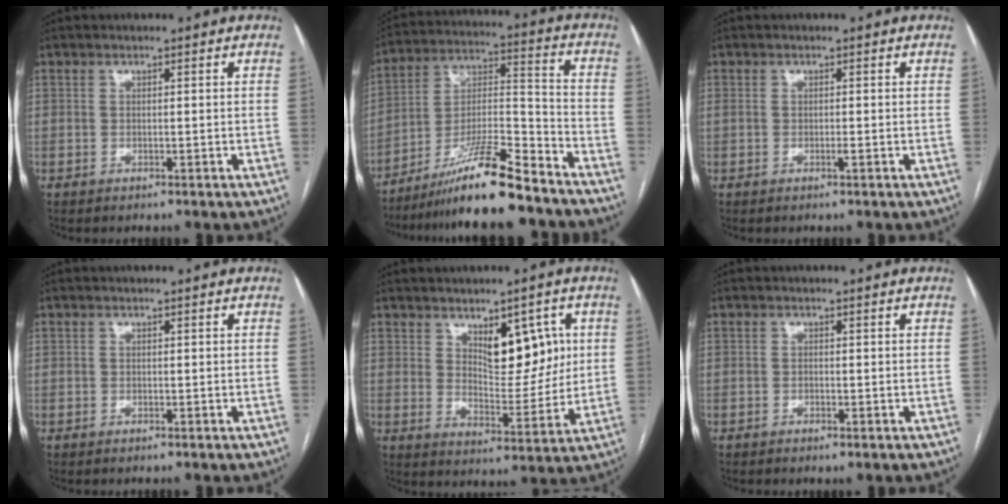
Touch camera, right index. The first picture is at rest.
{"total": 15.5, "force": [-12.5, 0.6, 9.1], "torque": [-0.162, 0.000, -0.217]}
{"total": 0.8, "force": [-0.4, -0.1, 0.7], "torque": [-0.012, 0.002, -0.005]}
{"total": 0.0}
{"total": 8.8, "force": [3.3, 4.1, 7.0], "torque": [-0.100, -0.001, 0.059]}
{"total": 0.7, "force": [-0.5, 0.1, 0.4], "torque": [-0.006, -0.001, -0.007]}